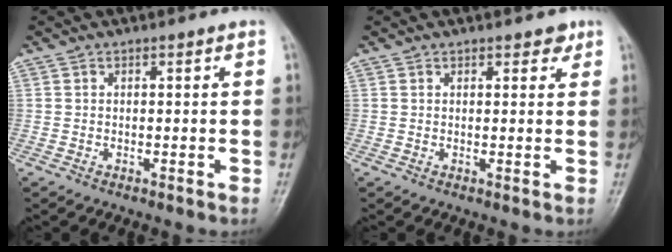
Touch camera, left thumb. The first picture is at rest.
{"total": 2.1, "force": [1.5, 1.1, 1.0], "torque": [0.003, -0.006, 0.014]}